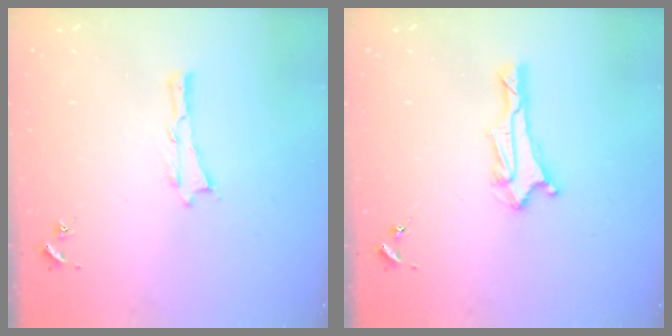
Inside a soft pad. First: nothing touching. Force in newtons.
{"total": 2.9, "press": 2.8, "slide": 0.7}